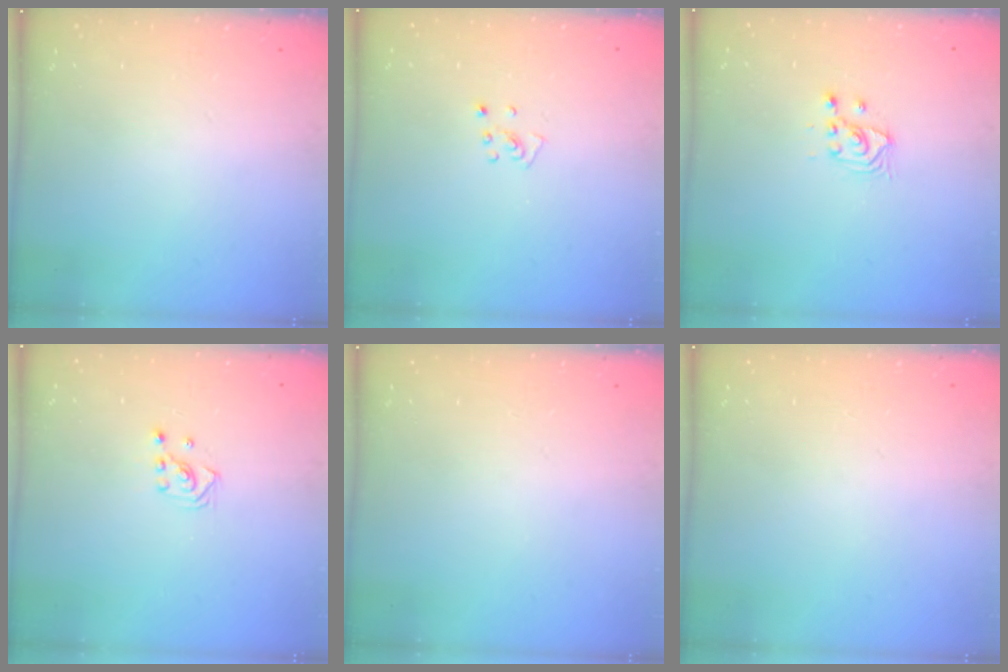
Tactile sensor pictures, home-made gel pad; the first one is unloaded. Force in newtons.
{"total": 3.8, "press": 3.8, "slide": 0.4}
{"total": 3.8, "press": 3.8, "slide": 0.4}
{"total": 2.8, "press": 2.8, "slide": 0.3}
{"total": 0.0}
{"total": 0.0}